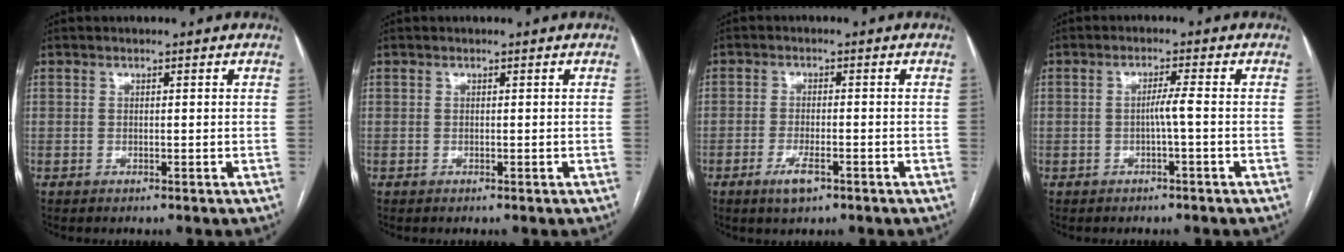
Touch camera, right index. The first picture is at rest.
{"total": 0.0}
{"total": 3.7, "force": [-2.1, 0.9, 2.9], "torque": [-0.058, -0.003, -0.036]}
{"total": 2.2, "force": [-0.6, -0.3, 2.1], "torque": [-0.033, 0.002, -0.009]}